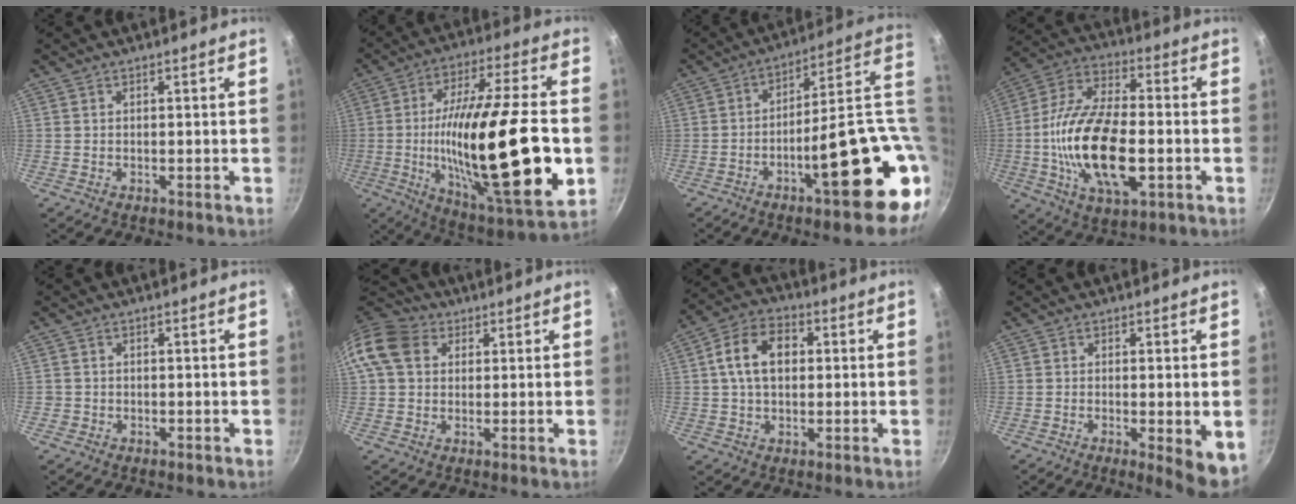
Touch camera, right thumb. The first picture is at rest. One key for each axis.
{"total": 30.4, "fx": -4.2, "fy": 7.9, "fz": 29.0, "tx": -0.479, "ty": 0.003, "tz": -0.062}
{"total": 22.8, "fx": -3.5, "fy": 6.5, "fz": 21.6, "tx": -0.259, "ty": 0.009, "tz": -0.045}
{"total": 20.9, "fx": -3.5, "fy": 9.8, "fz": 18.1, "tx": -0.336, "ty": 0.020, "tz": -0.071}
{"total": 1.1, "fx": -0.4, "fy": 1.0, "fz": 0.1, "tx": -0.001, "ty": 0.003, "tz": -0.007}
{"total": 11.1, "fx": 3.1, "fy": 8.8, "fz": 6.0, "tx": -0.098, "ty": 0.016, "tz": 0.040}
{"total": 10.5, "fx": 1.6, "fy": 7.3, "fz": 7.4, "tx": -0.110, "ty": 0.020, "tz": 0.016}
{"total": 6.8, "fx": -1.4, "fy": 1.6, "fz": 6.5, "tx": -0.079, "ty": -0.010, "tz": -0.014}